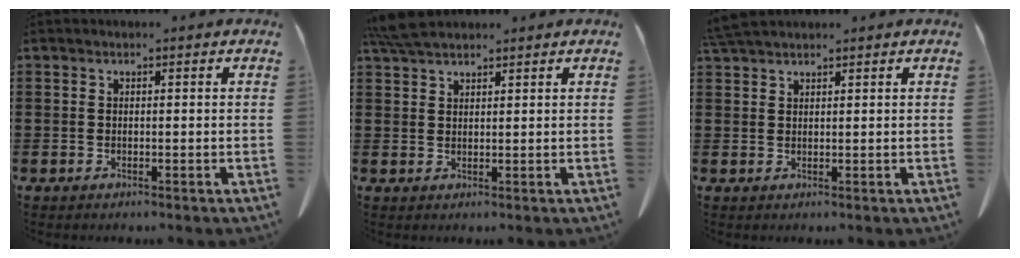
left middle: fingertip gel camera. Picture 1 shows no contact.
{"total": 4.4, "force": [3.7, 0.8, 2.1], "torque": [-0.052, -0.004, 0.072]}
{"total": 3.0, "force": [2.7, 0.4, 1.3], "torque": [-0.033, -0.001, 0.054]}